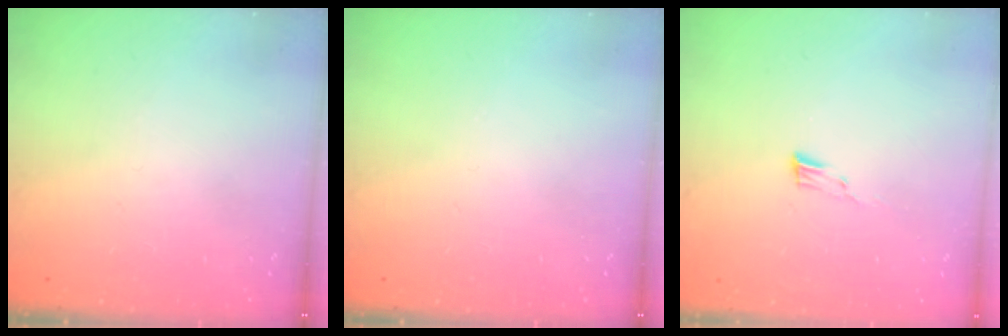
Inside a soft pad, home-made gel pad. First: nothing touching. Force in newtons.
{"total": 0.0}
{"total": 4.4, "press": 4.3, "slide": 1.0}